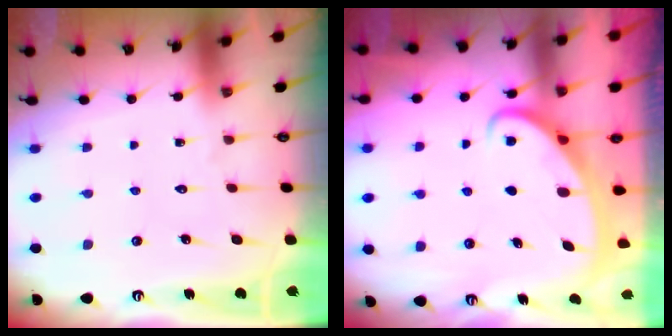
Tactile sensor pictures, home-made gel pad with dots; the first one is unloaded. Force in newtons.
{"total": 2.5, "press": 2.5, "slide": 0.4}